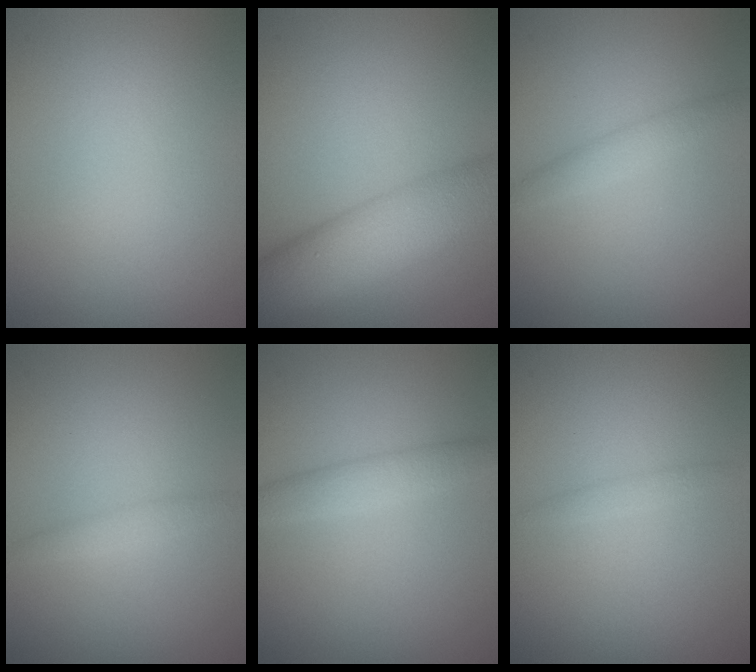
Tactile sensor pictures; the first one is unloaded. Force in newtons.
{"total": 8.1, "press": 8.1, "slide": 0.5}
{"total": 1.6, "press": 1.6, "slide": 0.1}
{"total": 1.2, "press": 1.2, "slide": 0.1}
{"total": 2.3, "press": 2.3, "slide": 0.1}
{"total": 0.8, "press": 0.8, "slide": 0.1}